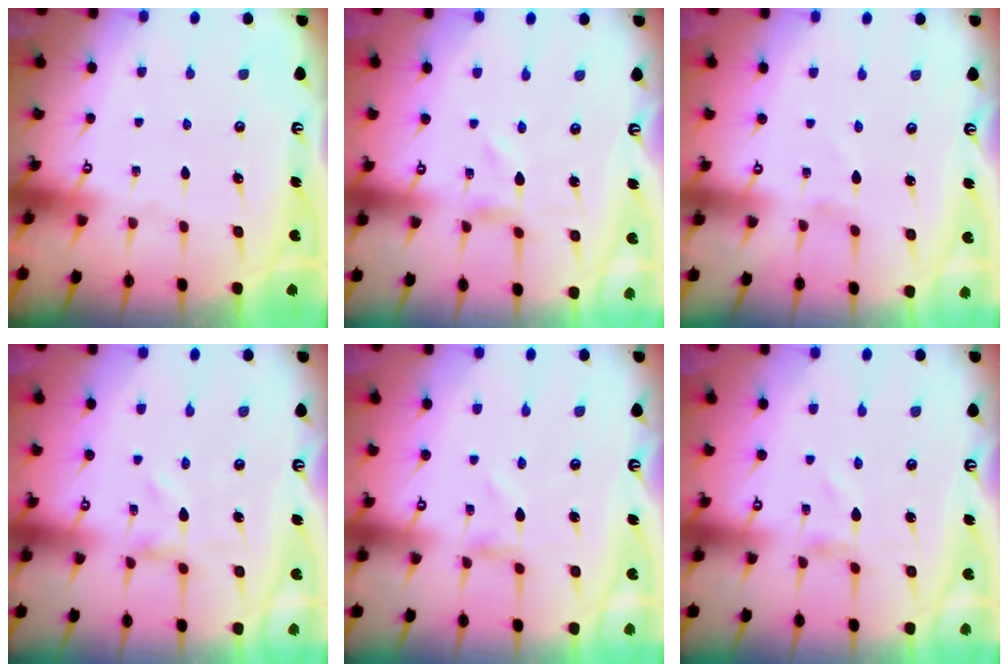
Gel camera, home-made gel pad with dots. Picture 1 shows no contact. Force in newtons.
{"total": 0.0}
{"total": 1.2, "press": 1.2, "slide": 0.1}
{"total": 0.0}
{"total": 0.0}
{"total": 0.7, "press": 0.6, "slide": 0.1}